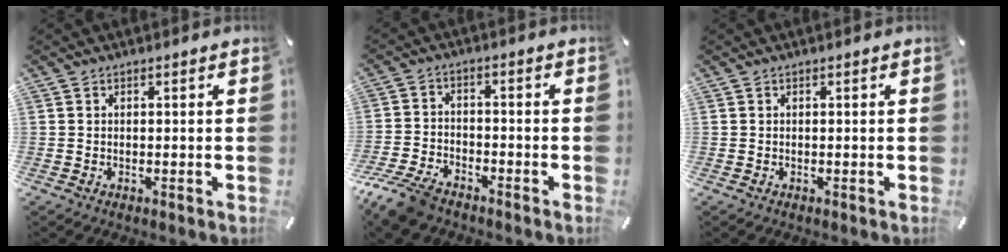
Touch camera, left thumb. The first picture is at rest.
{"total": 8.0, "force": [-6.4, 3.4, 3.3], "torque": [-0.077, 0.025, -0.126]}
{"total": 0.0}